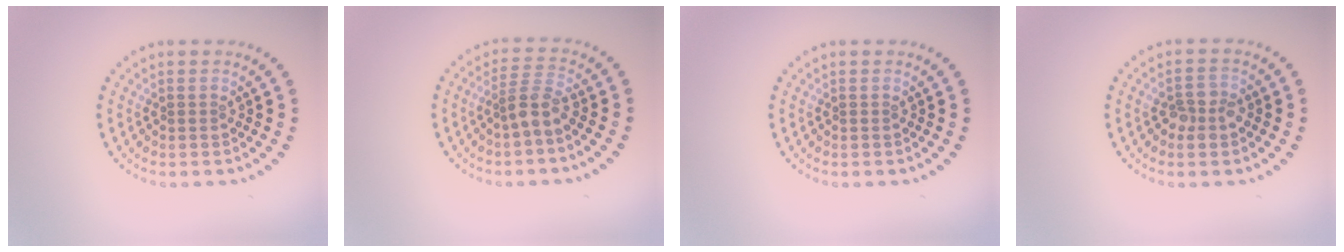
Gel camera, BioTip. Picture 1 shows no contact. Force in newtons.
{"total": 2.5, "press": 1.8, "slide": 1.7}
{"total": 0.0}
{"total": 2.3, "press": 2.2, "slide": 0.6}